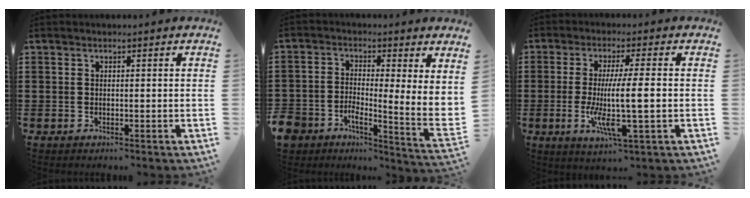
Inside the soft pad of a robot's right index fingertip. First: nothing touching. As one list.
[{"total": 4.1, "force": [-0.6, 2.9, 2.9], "torque": [-0.056, -0.010, -0.008]}, {"total": 9.5, "force": [-1.2, 1.1, 9.4], "torque": [-0.179, -0.015, -0.025]}]